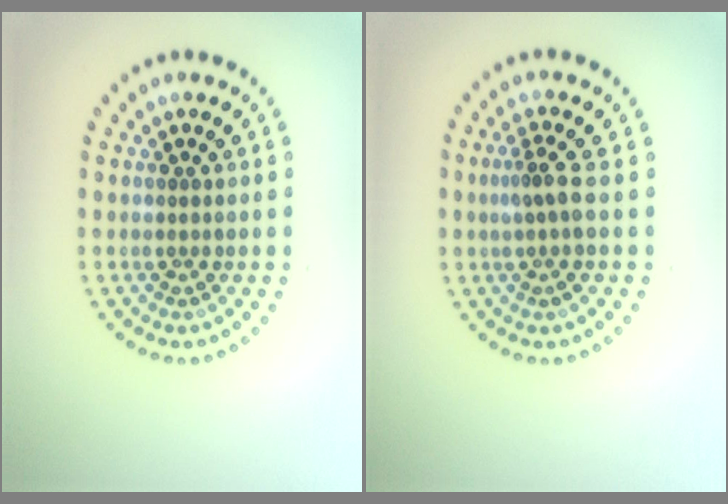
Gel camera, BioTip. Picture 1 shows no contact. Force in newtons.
{"total": 2.0, "press": 1.5, "slide": 1.3}